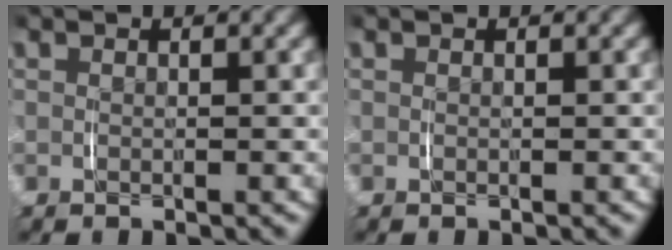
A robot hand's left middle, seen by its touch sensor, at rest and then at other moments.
{"total": 0.0}